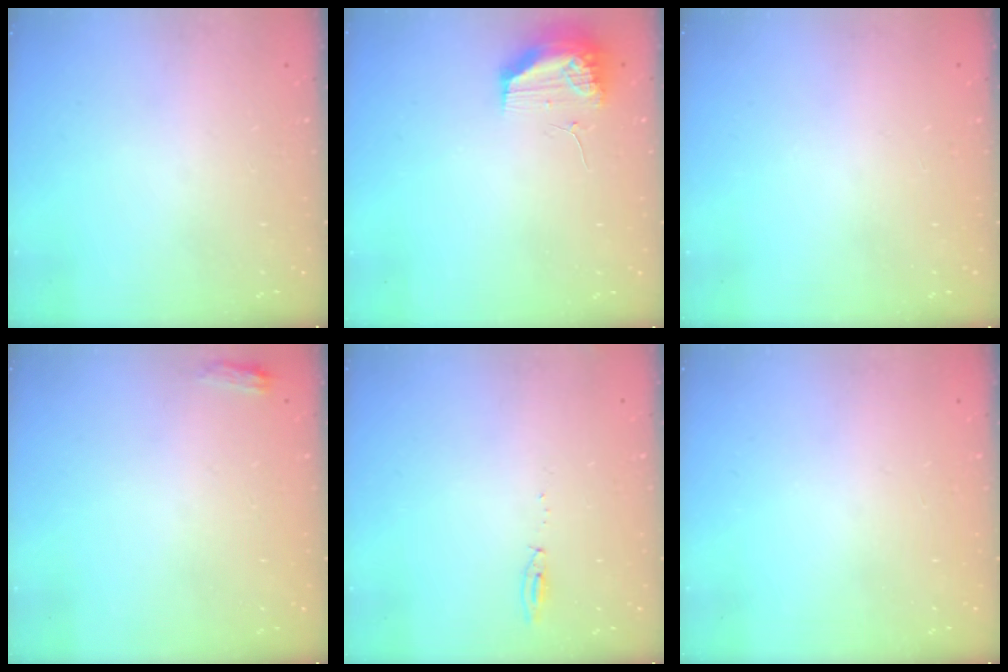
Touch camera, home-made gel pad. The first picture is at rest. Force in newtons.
{"total": 10.5, "press": 10.4, "slide": 1.5}
{"total": 0.0}
{"total": 2.6, "press": 2.6, "slide": 0.4}
{"total": 4.0, "press": 3.8, "slide": 1.3}
{"total": 0.0}